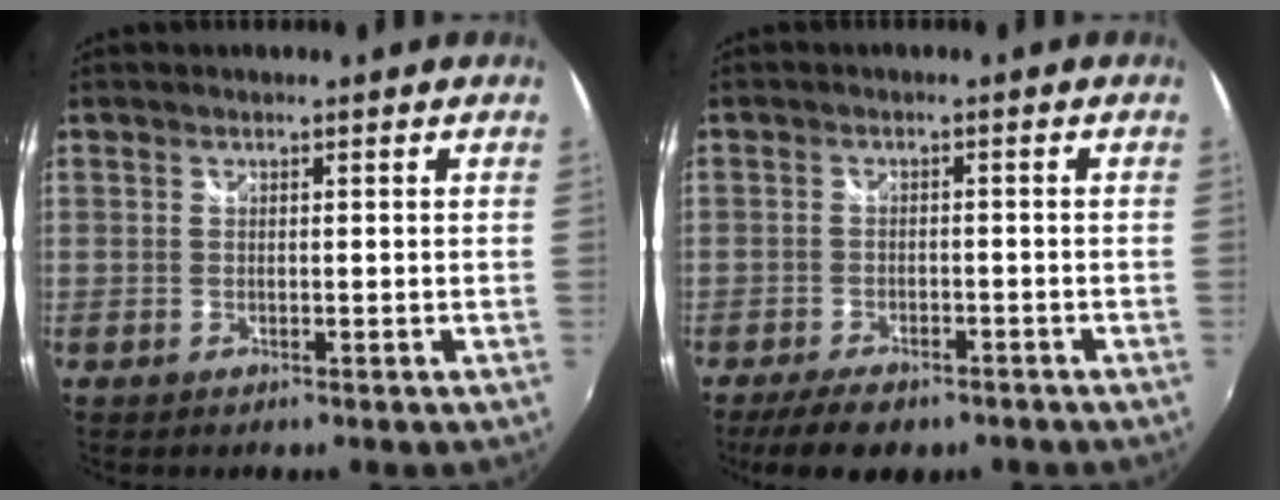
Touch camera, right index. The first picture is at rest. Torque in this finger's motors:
{"motor_torque": [-0.17, -0.06, -0.09, -0.06]}